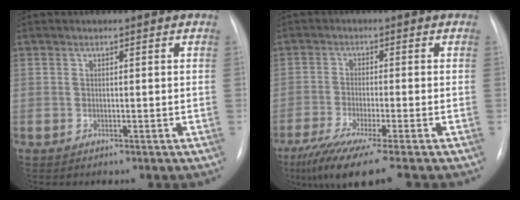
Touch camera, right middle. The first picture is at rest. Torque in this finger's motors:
{"motor_torque": [1.30, -0.84, 0.37, 0.15]}